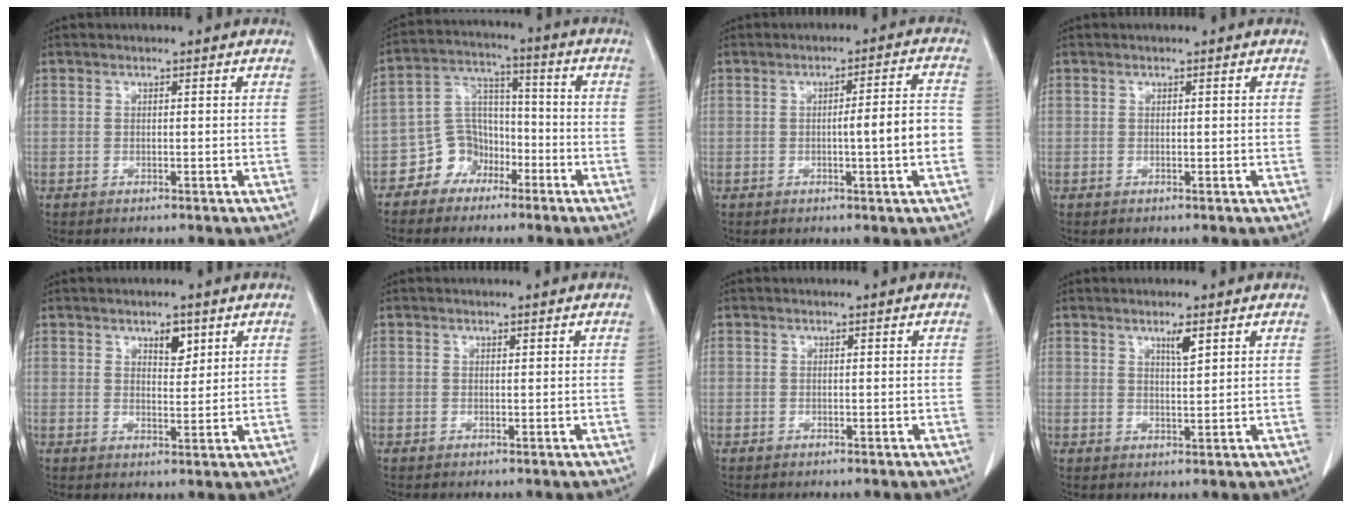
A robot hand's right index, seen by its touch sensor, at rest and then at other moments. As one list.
[{"total": 7.6, "force": [-4.5, 5.9, 1.9], "torque": [-0.040, 0.027, -0.077]}, {"total": 6.6, "force": [-1.2, -0.1, 6.5], "torque": [-0.090, 0.010, -0.016]}, {"total": 0.0}, {"total": 3.3, "force": [2.0, 1.5, 2.2], "torque": [-0.032, -0.004, 0.034]}, {"total": 0.0}, {"total": 0.0}, {"total": 2.6, "force": [1.6, 0.2, 2.0], "torque": [-0.038, -0.004, 0.028]}]